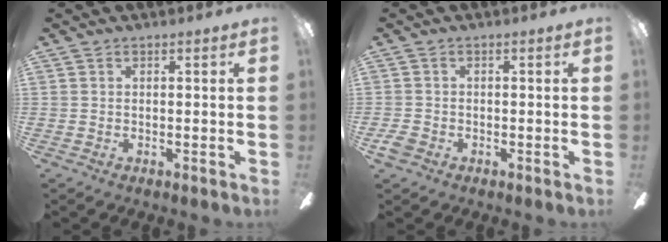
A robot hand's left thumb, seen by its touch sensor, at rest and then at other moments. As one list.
[{"total": 2.6, "force": [-1.2, 1.9, 1.2], "torque": [-0.025, 0.006, -0.025]}]